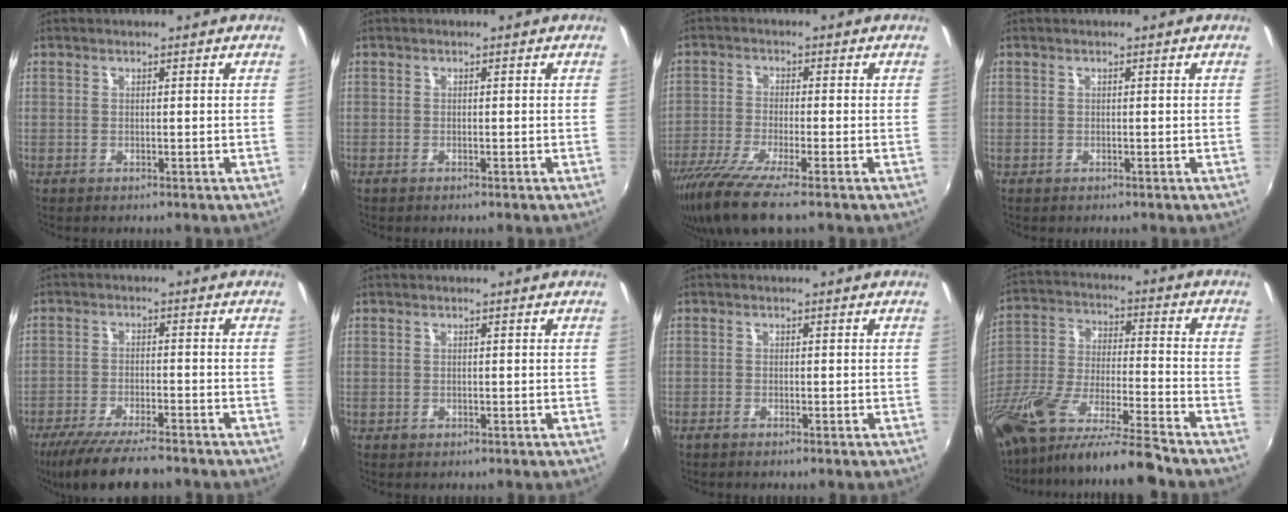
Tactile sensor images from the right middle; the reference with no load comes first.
{"total": 0.7, "force": [-0.7, 0.1, 0.3], "torque": [-0.006, -0.003, -0.014]}
{"total": 9.8, "force": [-7.3, 0.3, 6.6], "torque": [-0.151, -0.040, -0.133]}
{"total": 0.0}
{"total": 11.7, "force": [-9.8, 1.8, 6.2], "torque": [-0.136, -0.026, -0.163]}
{"total": 0.6, "force": [-0.3, 0.4, 0.1], "torque": [-0.001, -0.003, -0.006]}
{"total": 1.2, "force": [-1.1, 0.1, 0.6], "torque": [-0.017, -0.002, -0.023]}
{"total": 20.3, "force": [-16.6, 1.0, 11.8], "torque": [-0.220, -0.047, -0.300]}